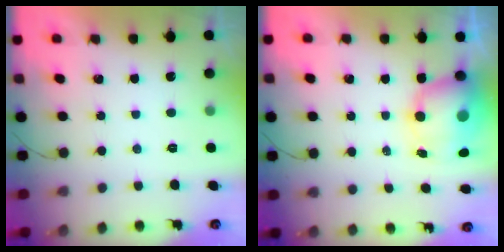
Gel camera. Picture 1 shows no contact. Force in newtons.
{"total": 9.8, "press": 9.4, "slide": 2.6}